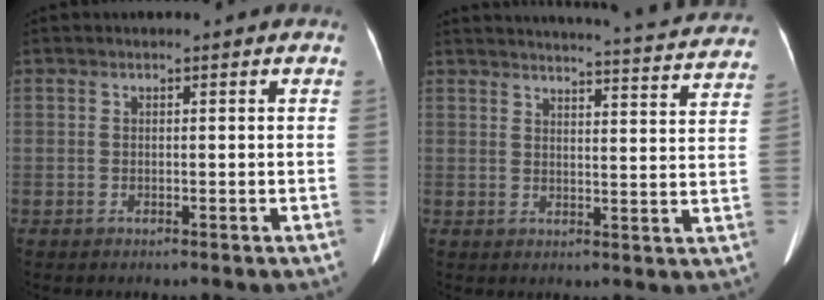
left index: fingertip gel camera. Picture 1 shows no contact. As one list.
[{"total": 23.3, "force": [22.5, 1.3, 6.1], "torque": [-0.080, -0.057, 0.256]}]